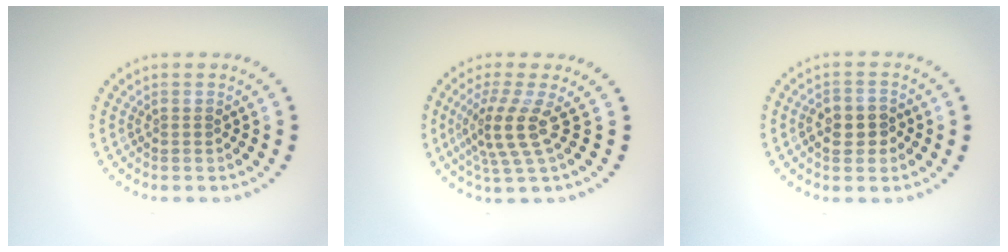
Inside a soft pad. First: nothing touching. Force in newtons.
{"total": 3.6, "press": 2.7, "slide": 2.4}
{"total": 2.8, "press": 2.8, "slide": 0.6}